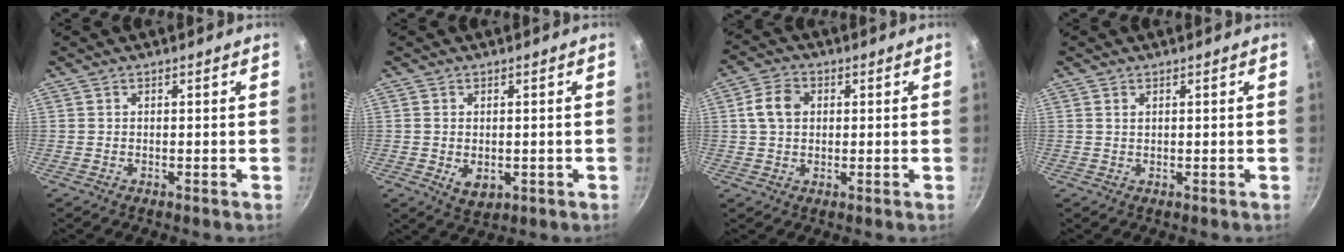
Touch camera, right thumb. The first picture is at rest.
{"total": 4.2, "force": [-0.5, 2.9, 3.0], "torque": [-0.047, -0.012, -0.002]}
{"total": 5.9, "force": [1.1, 4.5, 3.7], "torque": [-0.059, 0.010, 0.012]}
{"total": 1.0, "force": [0.5, 0.6, 0.6], "torque": [-0.012, 0.003, 0.010]}